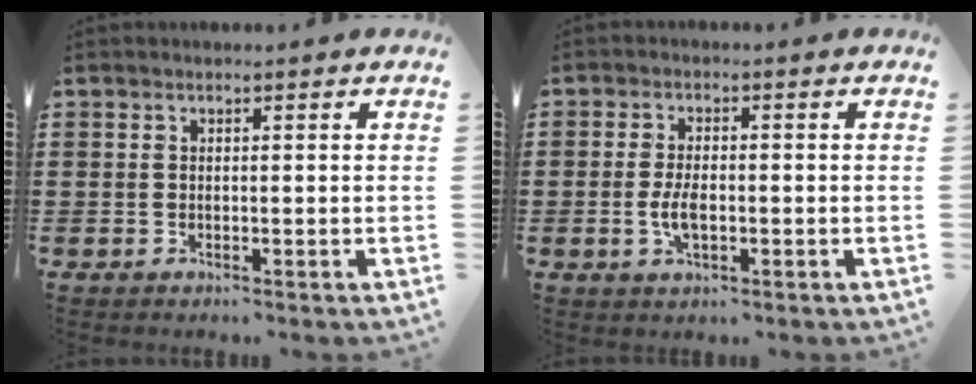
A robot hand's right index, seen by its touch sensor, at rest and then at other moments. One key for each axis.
{"total": 4.1, "fx": -0.7, "fy": 1.7, "fz": 3.7, "tx": -0.081, "ty": -0.004, "tz": -0.016}